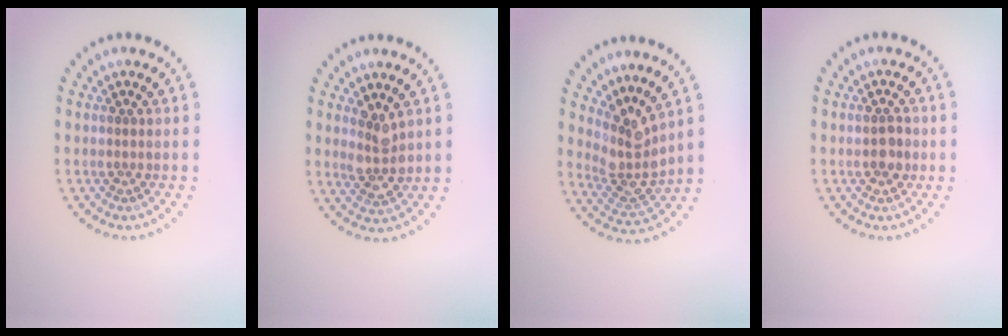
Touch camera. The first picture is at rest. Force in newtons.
{"total": 2.7, "press": 2.6, "slide": 0.9}
{"total": 3.6, "press": 2.6, "slide": 2.5}
{"total": 1.8, "press": 1.8, "slide": 0.1}